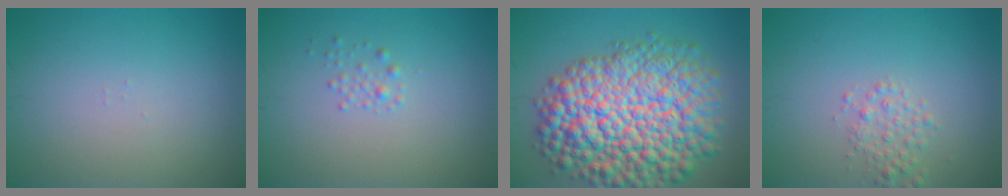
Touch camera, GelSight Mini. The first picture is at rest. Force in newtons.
{"total": 0.9, "press": 0.9, "slide": 0.0}
{"total": 14.6, "press": 14.6, "slide": 0.6}
{"total": 1.8, "press": 1.8, "slide": 0.1}